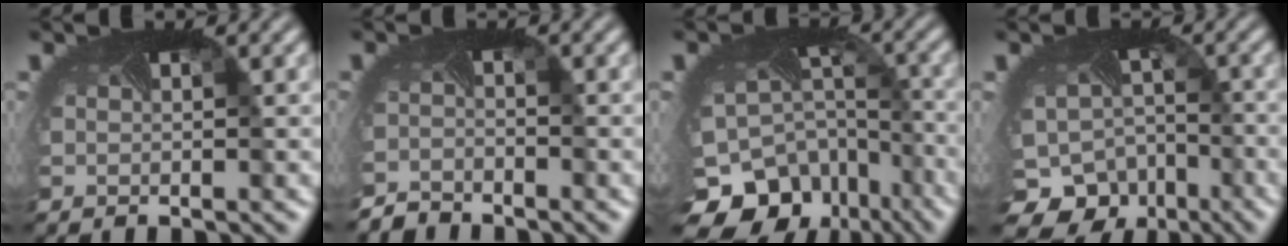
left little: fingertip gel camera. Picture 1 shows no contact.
{"total": 2.7, "force": [-2.6, 0.3, -0.8], "torque": [-0.003, -0.016, -0.054]}
{"total": 14.6, "force": [-9.4, 9.9, 5.1], "torque": [-0.135, -0.057, -0.108]}
{"total": 11.6, "force": [-7.4, 8.4, 3.0], "torque": [-0.068, -0.052, -0.075]}